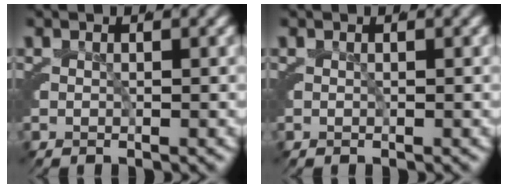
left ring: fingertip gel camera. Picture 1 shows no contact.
{"total": 0.0}